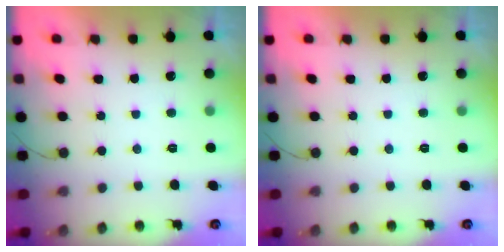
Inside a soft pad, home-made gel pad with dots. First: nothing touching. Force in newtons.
{"total": 0.0}